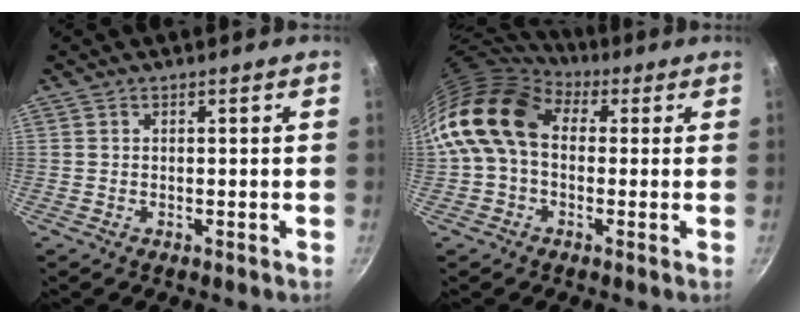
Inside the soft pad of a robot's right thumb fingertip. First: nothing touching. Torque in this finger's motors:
{"motor_torque": [1.64, 3.37, 1.19, -0.93, 0.28]}